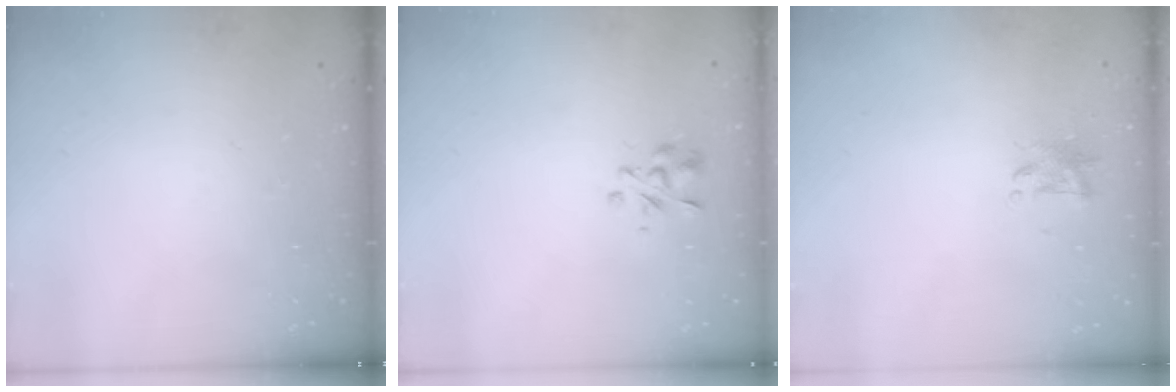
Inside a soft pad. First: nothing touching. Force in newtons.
{"total": 2.9, "press": 2.7, "slide": 1.0}
{"total": 2.2, "press": 2.2, "slide": 0.4}